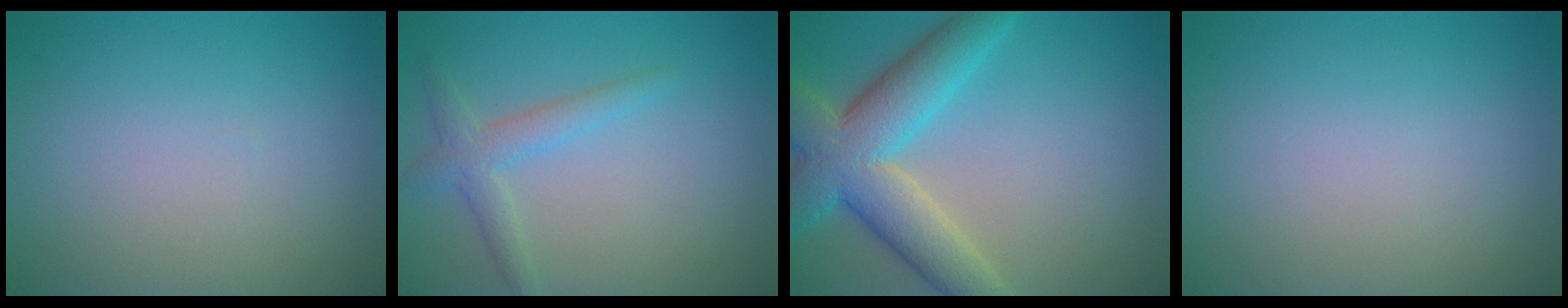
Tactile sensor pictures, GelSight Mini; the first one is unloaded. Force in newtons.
{"total": 2.4, "press": 2.4, "slide": 0.1}
{"total": 8.4, "press": 8.4, "slide": 0.4}
{"total": 0.0}